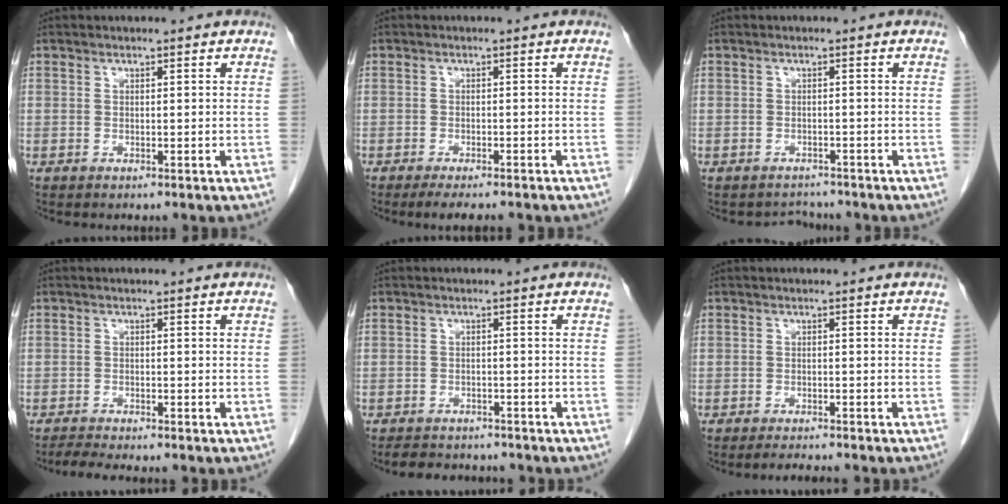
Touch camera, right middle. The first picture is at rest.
{"total": 6.2, "force": [-5.1, 1.1, 3.3], "torque": [-0.039, -0.009, -0.069]}
{"total": 2.3, "force": [-2.0, 0.8, -0.6], "torque": [0.004, -0.002, -0.031]}
{"total": 3.1, "force": [-2.8, -0.2, 1.3], "torque": [-0.026, -0.011, -0.046]}
{"total": 6.3, "force": [-5.7, 2.2, 1.5], "torque": [-0.022, -0.002, -0.076]}
{"total": 2.9, "force": [-2.7, -0.2, 1.1], "torque": [-0.018, -0.009, -0.038]}